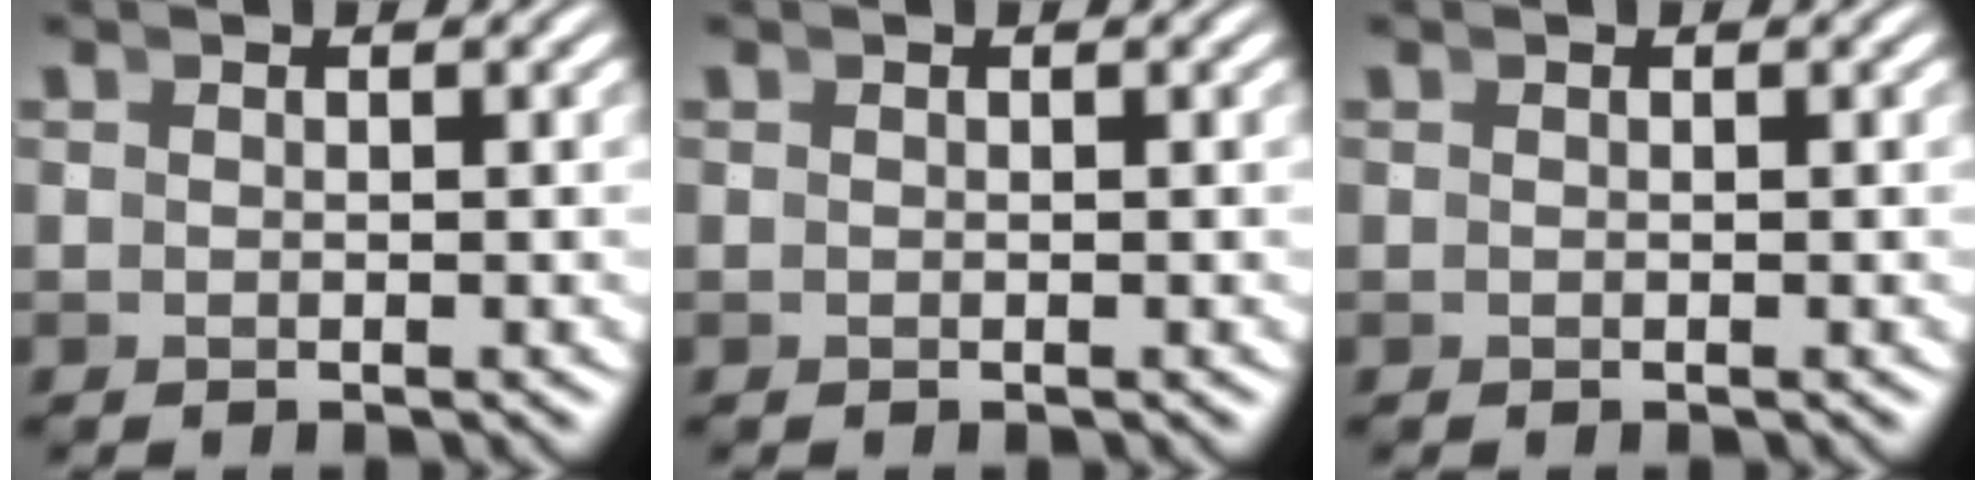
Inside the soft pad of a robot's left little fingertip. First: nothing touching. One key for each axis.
{"total": 0.0}
{"total": 0.0}